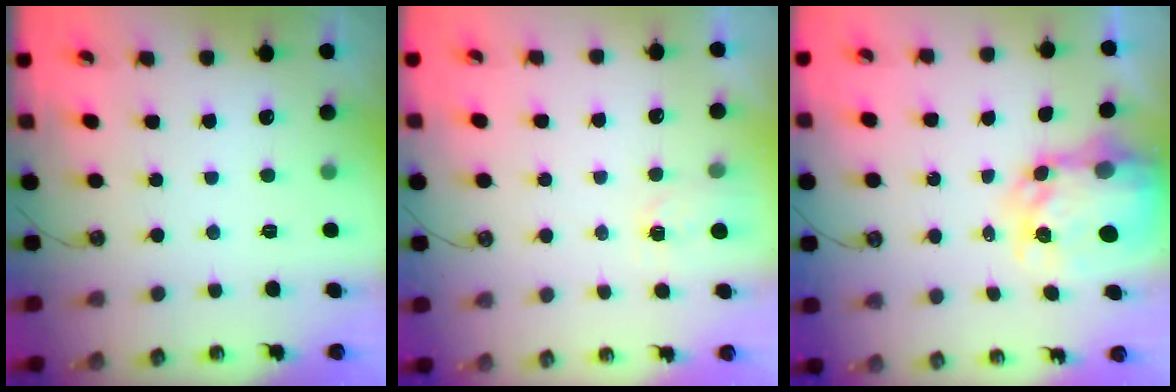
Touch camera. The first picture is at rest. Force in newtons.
{"total": 1.3, "press": 1.2, "slide": 0.2}
{"total": 7.7, "press": 7.7, "slide": 0.7}